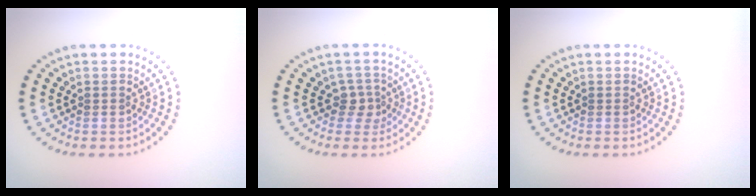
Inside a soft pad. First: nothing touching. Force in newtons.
{"total": 1.8, "press": 1.3, "slide": 1.2}
{"total": 0.0}